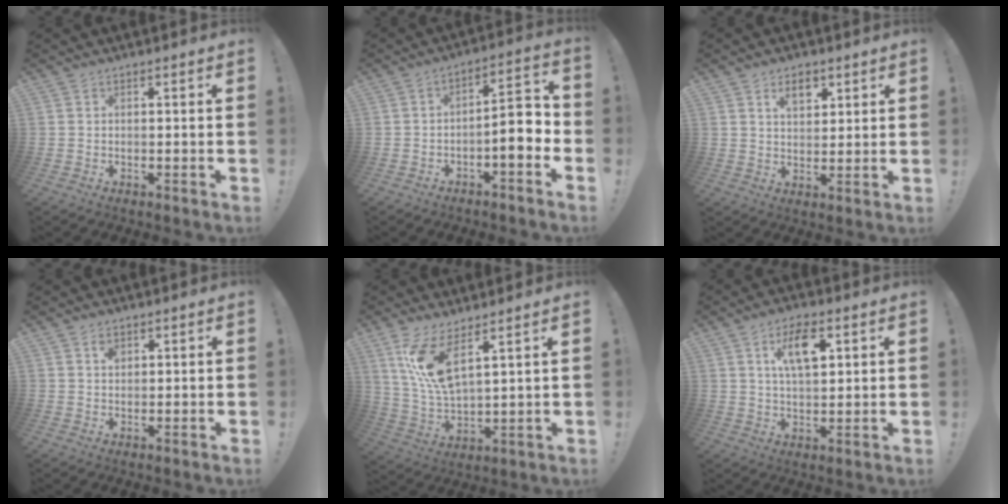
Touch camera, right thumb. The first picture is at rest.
{"total": 8.1, "force": [-3.0, 2.4, 7.2], "torque": [-0.094, 0.006, -0.057]}
{"total": 6.9, "force": [4.0, 4.8, 3.0], "torque": [-0.039, -0.014, 0.072]}
{"total": 1.7, "force": [0.8, 1.3, 0.8], "torque": [0.004, -0.007, 0.011]}
{"total": 12.2, "force": [7.0, 3.8, 9.3], "torque": [-0.174, -0.039, 0.125]}
{"total": 10.0, "force": [4.1, 4.8, 7.8], "torque": [-0.118, -0.003, 0.068]}